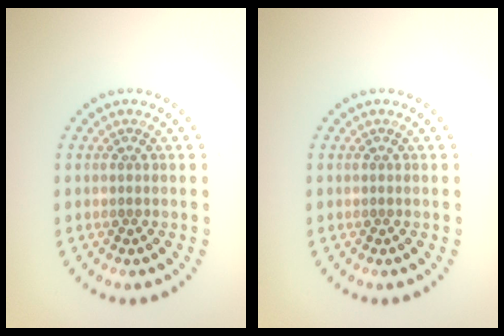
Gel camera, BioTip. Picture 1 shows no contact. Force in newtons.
{"total": 0.0}